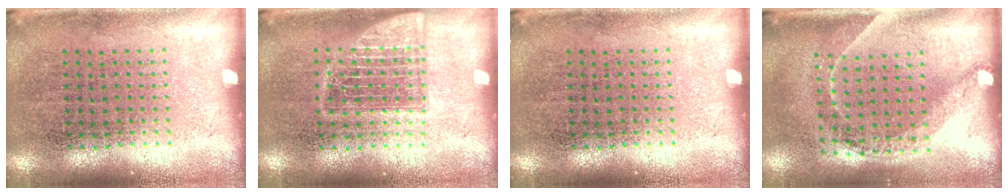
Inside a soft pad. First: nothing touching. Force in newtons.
{"total": 2.5, "press": 2.5, "slide": 0.4}
{"total": 0.0}
{"total": 1.5, "press": 1.1, "slide": 0.9}